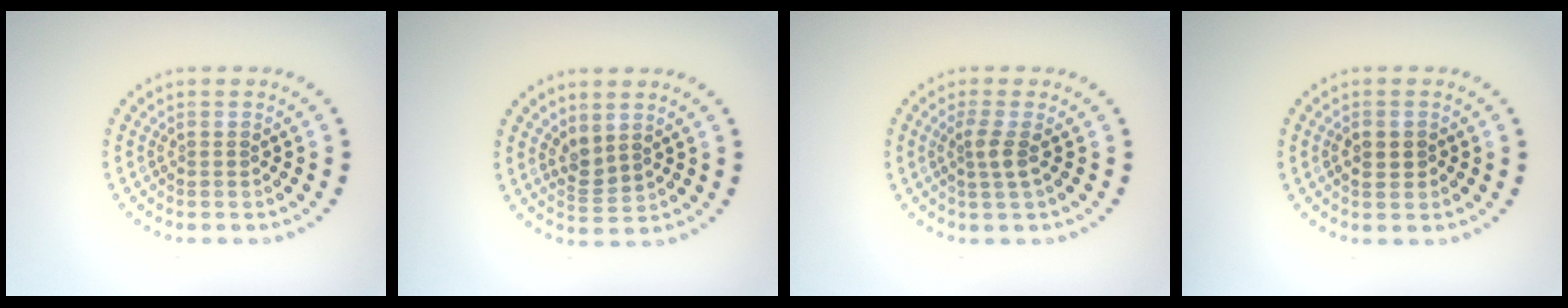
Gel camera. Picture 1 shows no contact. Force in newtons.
{"total": 1.9, "press": 1.6, "slide": 1.1}
{"total": 1.9, "press": 1.4, "slide": 1.2}
{"total": 1.5, "press": 1.5, "slide": 0.2}